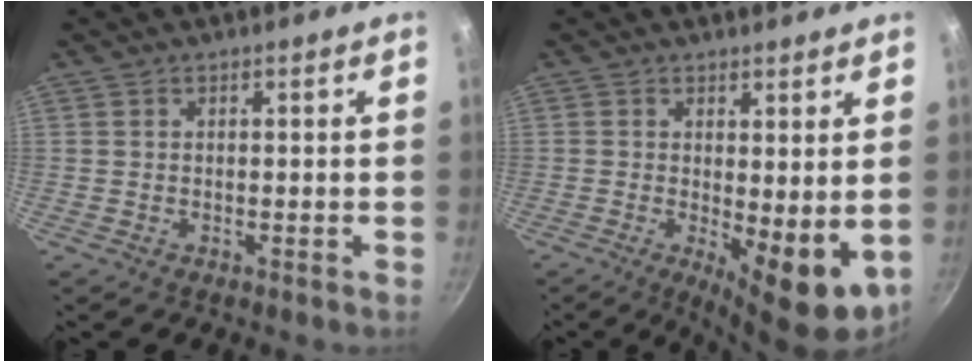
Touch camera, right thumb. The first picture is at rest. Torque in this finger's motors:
{"motor_torque": [-0.40, 0.79, 0.20, 0.12, 0.31]}